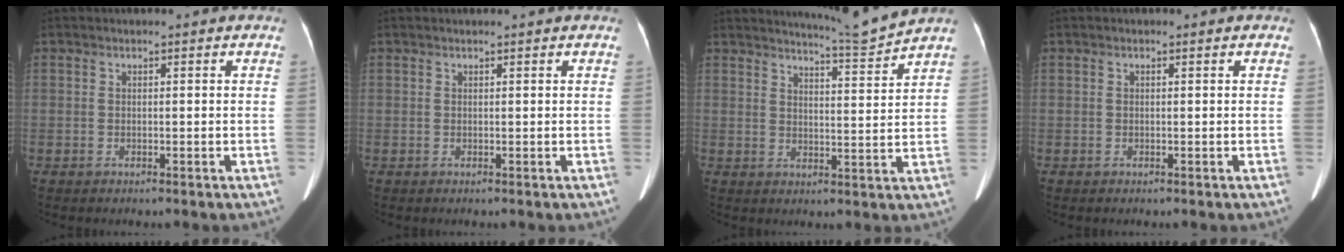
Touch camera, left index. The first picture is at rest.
{"total": 0.9, "force": [0.8, 0.0, 0.4], "torque": [-0.004, 0.014, 0.014]}
{"total": 6.4, "force": [6.0, -2.1, 0.4], "torque": [-0.022, -0.037, 0.096]}
{"total": 0.0}